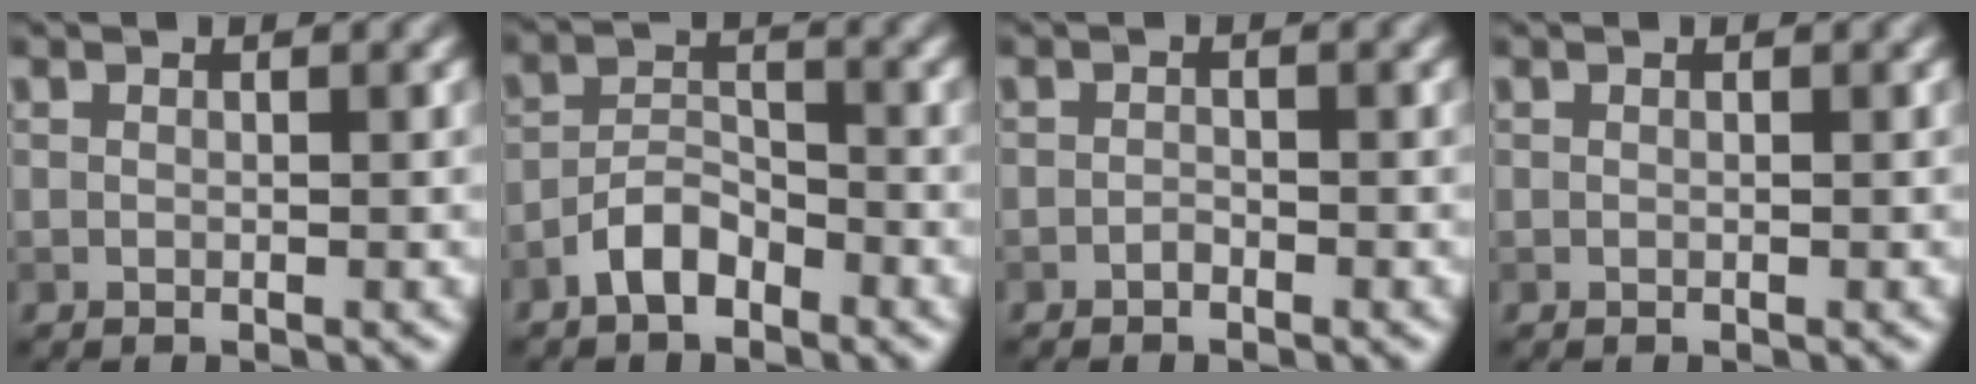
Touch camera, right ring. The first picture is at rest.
{"total": 3.1, "force": [-2.2, 1.4, 1.7], "torque": [-0.030, 0.012, -0.048]}
{"total": 0.6, "force": [-0.5, 0.2, 0.3], "torque": [-0.005, 0.000, -0.010]}
{"total": 0.0}